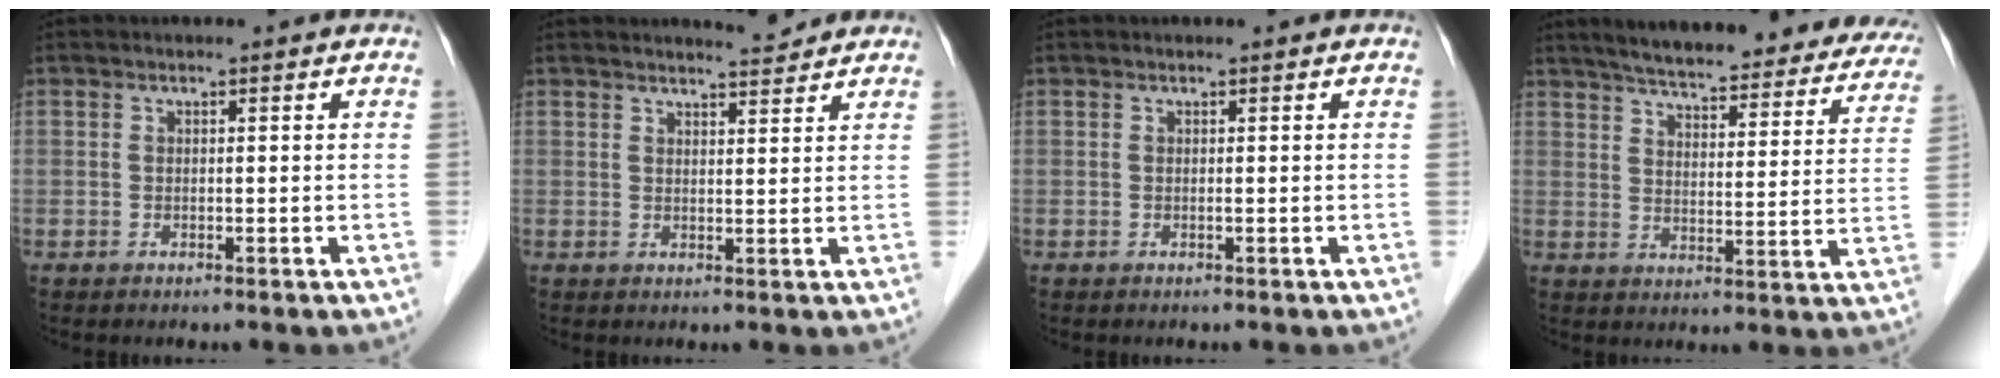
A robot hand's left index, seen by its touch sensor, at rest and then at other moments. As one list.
[{"total": 3.2, "force": [3.2, 0.2, 0.4], "torque": [-0.013, -0.002, 0.046]}, {"total": 0.0}, {"total": 28.8, "force": [25.5, 6.3, 11.7], "torque": [-0.165, -0.032, 0.303]}]